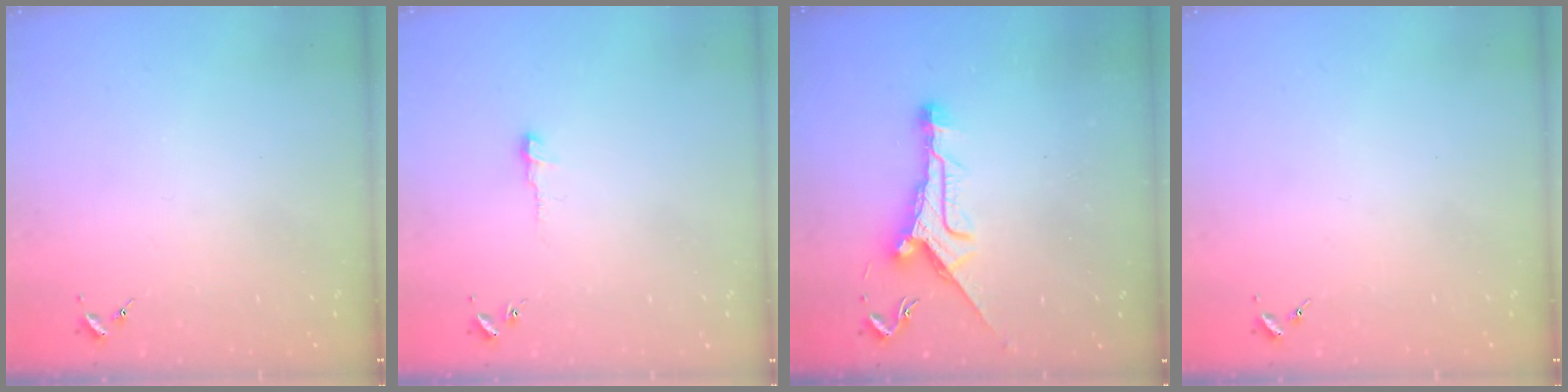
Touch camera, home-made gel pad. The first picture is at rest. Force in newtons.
{"total": 3.7, "press": 3.7, "slide": 0.3}
{"total": 10.9, "press": 10.9, "slide": 0.7}
{"total": 0.0}